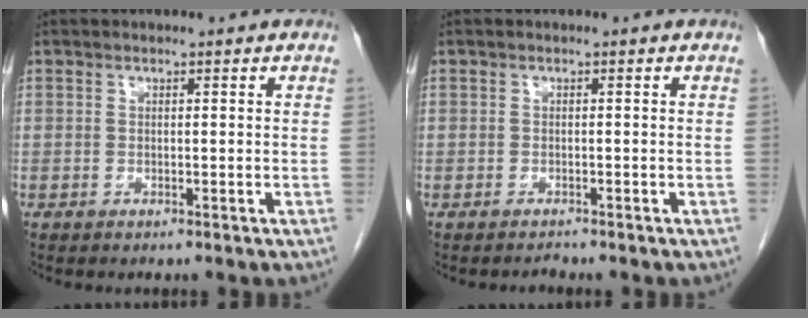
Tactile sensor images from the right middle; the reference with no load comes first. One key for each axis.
{"total": 0.6, "fx": -0.6, "fy": 0.0, "fz": -0.1, "tx": 0.002, "ty": -0.004, "tz": -0.010}